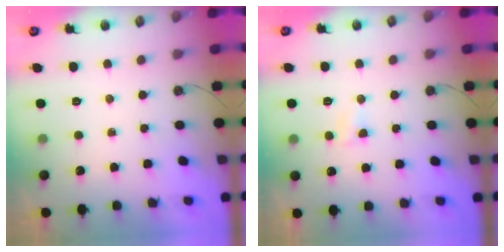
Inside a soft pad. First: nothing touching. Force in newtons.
{"total": 3.0, "press": 3.0, "slide": 0.3}